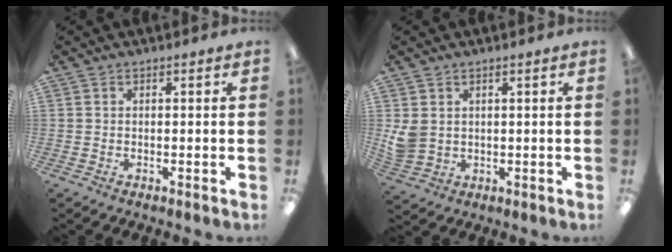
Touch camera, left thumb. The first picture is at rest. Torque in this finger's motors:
{"motor_torque": [0.42, 0.38, 0.58, -0.29, 0.03]}